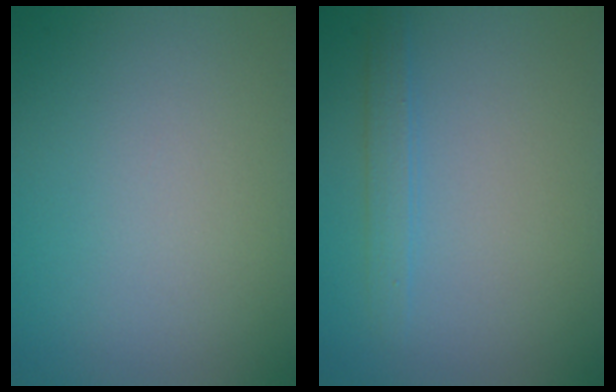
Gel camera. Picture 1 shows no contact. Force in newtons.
{"total": 1.5, "press": 1.5, "slide": 0.2}